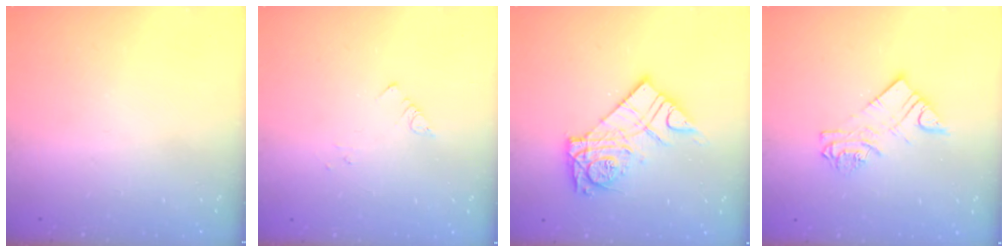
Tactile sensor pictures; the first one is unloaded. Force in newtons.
{"total": 1.9, "press": 1.9, "slide": 0.2}
{"total": 14.8, "press": 14.7, "slide": 1.6}
{"total": 8.0, "press": 8.0, "slide": 0.4}